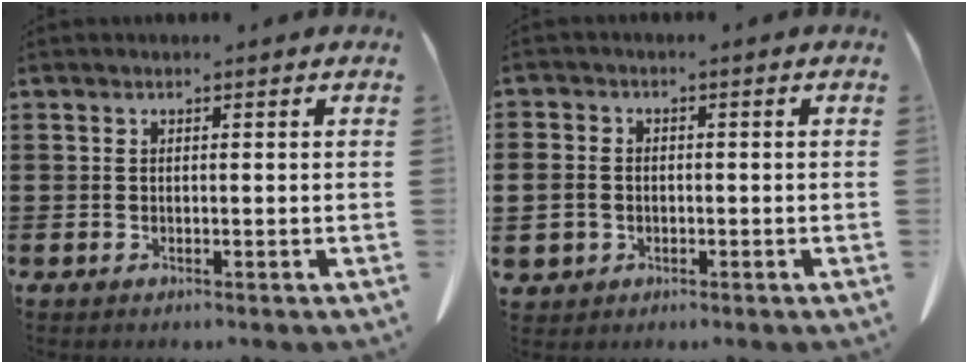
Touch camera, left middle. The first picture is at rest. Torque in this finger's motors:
{"motor_torque": [1.42, 0.72, 0.63, 0.21]}